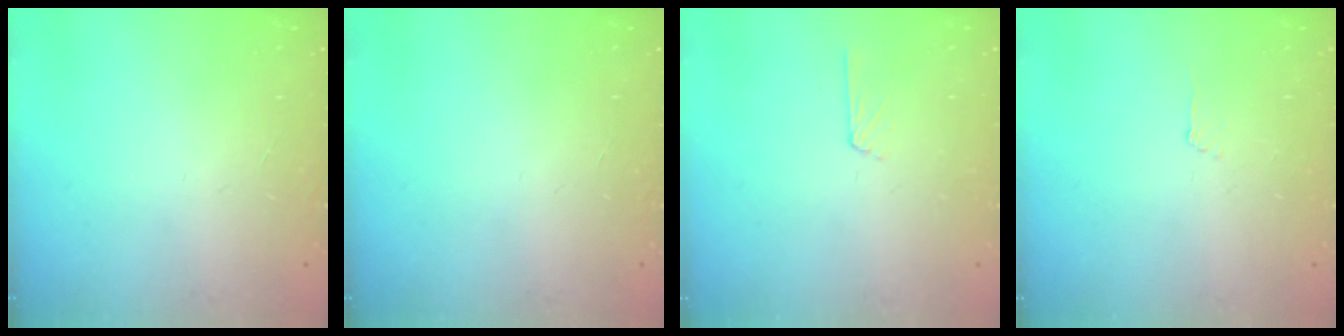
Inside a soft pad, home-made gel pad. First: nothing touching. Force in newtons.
{"total": 0.0}
{"total": 2.9, "press": 2.9, "slide": 0.3}
{"total": 2.5, "press": 2.5, "slide": 0.3}